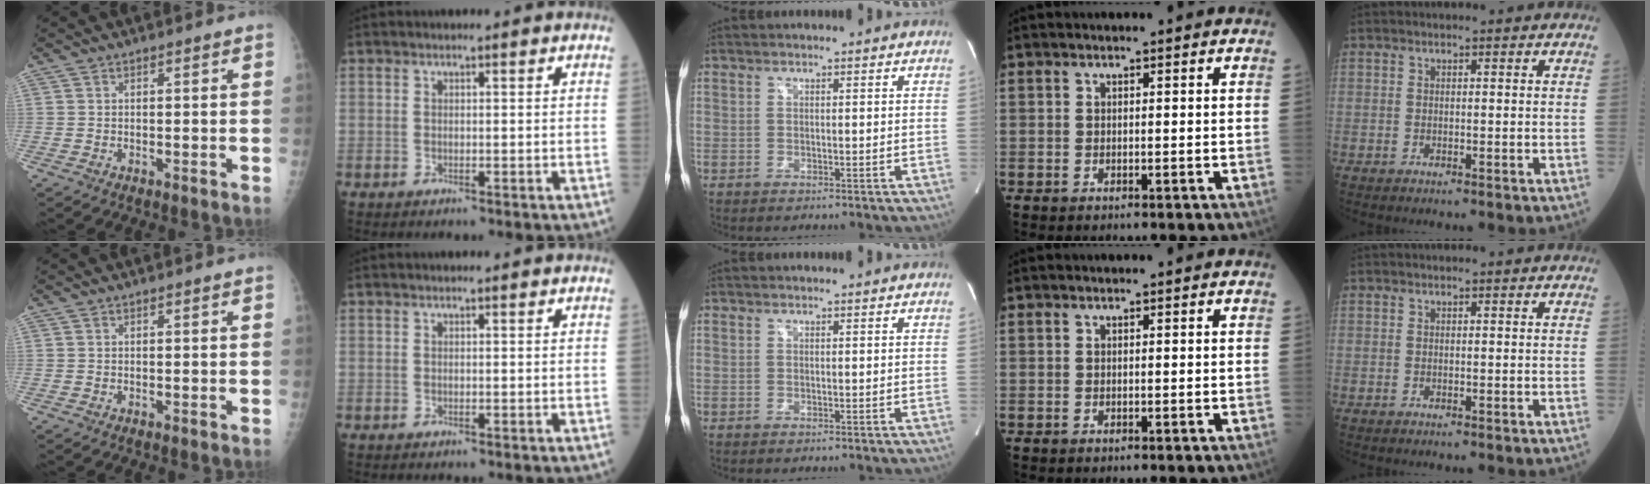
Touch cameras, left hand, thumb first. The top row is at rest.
{}